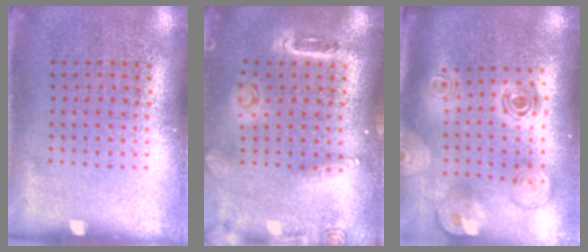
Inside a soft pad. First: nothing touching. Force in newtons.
{"total": 1.5, "press": 1.5, "slide": 0.2}
{"total": 1.9, "press": 1.6, "slide": 1.0}